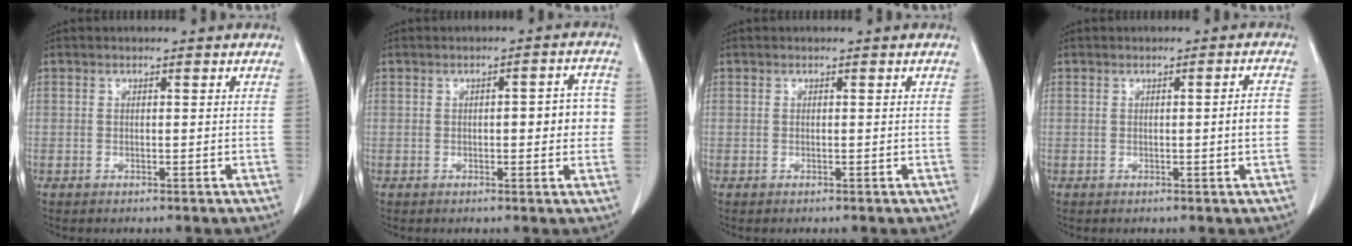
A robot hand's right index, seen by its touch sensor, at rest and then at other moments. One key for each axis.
{"total": 5.5, "fx": -0.1, "fy": 1.7, "fz": 5.2, "tx": -0.060, "ty": 0.014, "tz": -0.003}
{"total": 0.0}
{"total": 3.1, "fx": -0.3, "fy": 0.1, "fz": 3.1, "tx": -0.041, "ty": 0.001, "tz": -0.005}